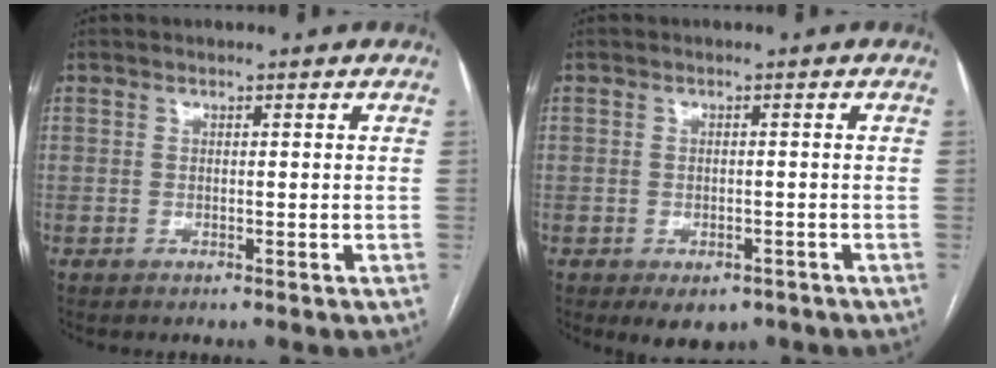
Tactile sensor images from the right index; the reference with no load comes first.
{"total": 4.7, "force": [-3.0, 3.0, 2.0], "torque": [-0.013, 0.001, -0.032]}